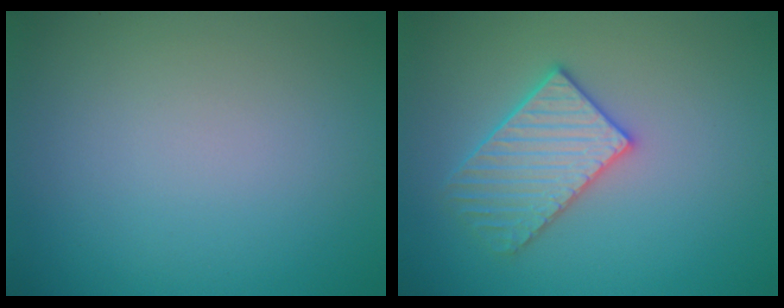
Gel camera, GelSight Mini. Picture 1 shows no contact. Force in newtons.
{"total": 3.4, "press": 3.3, "slide": 0.8}